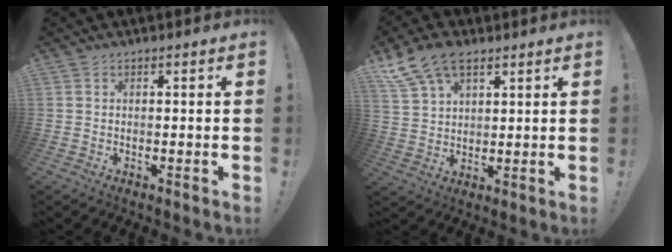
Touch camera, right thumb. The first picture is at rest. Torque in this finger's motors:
{"motor_torque": [0.26, 0.44, 0.22, 0.02, 0.10]}